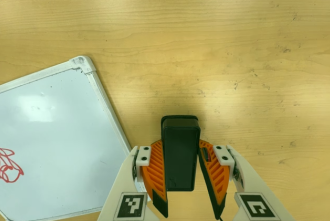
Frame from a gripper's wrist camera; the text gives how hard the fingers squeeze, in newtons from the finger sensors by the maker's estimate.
{"total": 6.1, "left": 5.1, "right": 7.1}